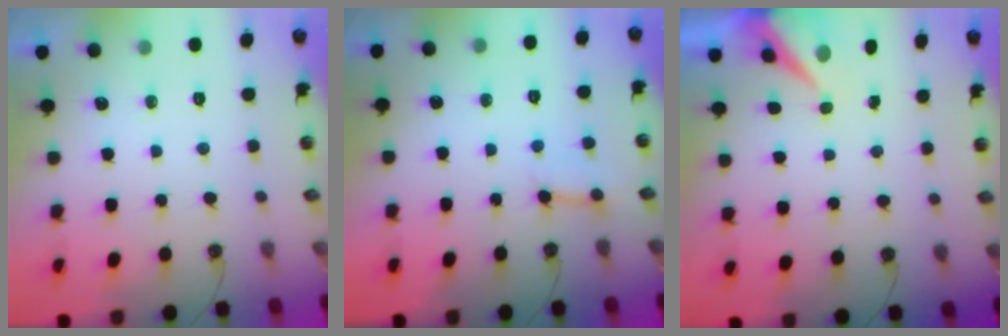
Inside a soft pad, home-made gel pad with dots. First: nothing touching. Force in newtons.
{"total": 2.8, "press": 2.7, "slide": 0.4}
{"total": 7.0, "press": 7.0, "slide": 0.7}